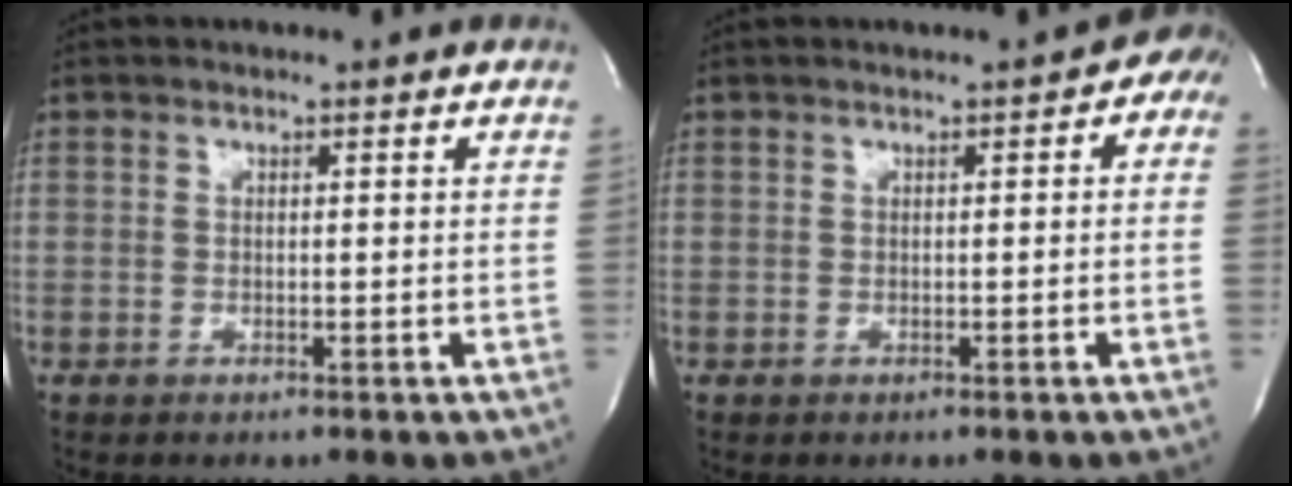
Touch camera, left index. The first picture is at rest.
{"total": 2.8, "force": [0.5, 1.4, 2.4], "torque": [-0.021, 0.011, -0.002]}